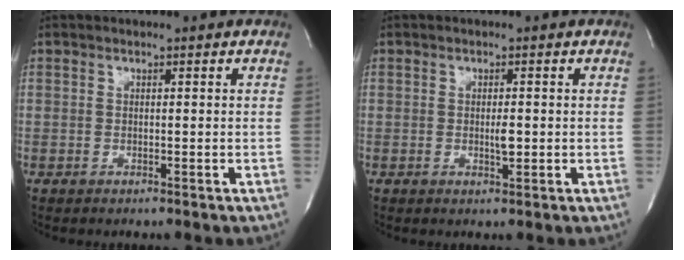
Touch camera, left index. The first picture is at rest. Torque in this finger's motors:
{"motor_torque": [0.38, -0.16, 0.04, 0.02]}